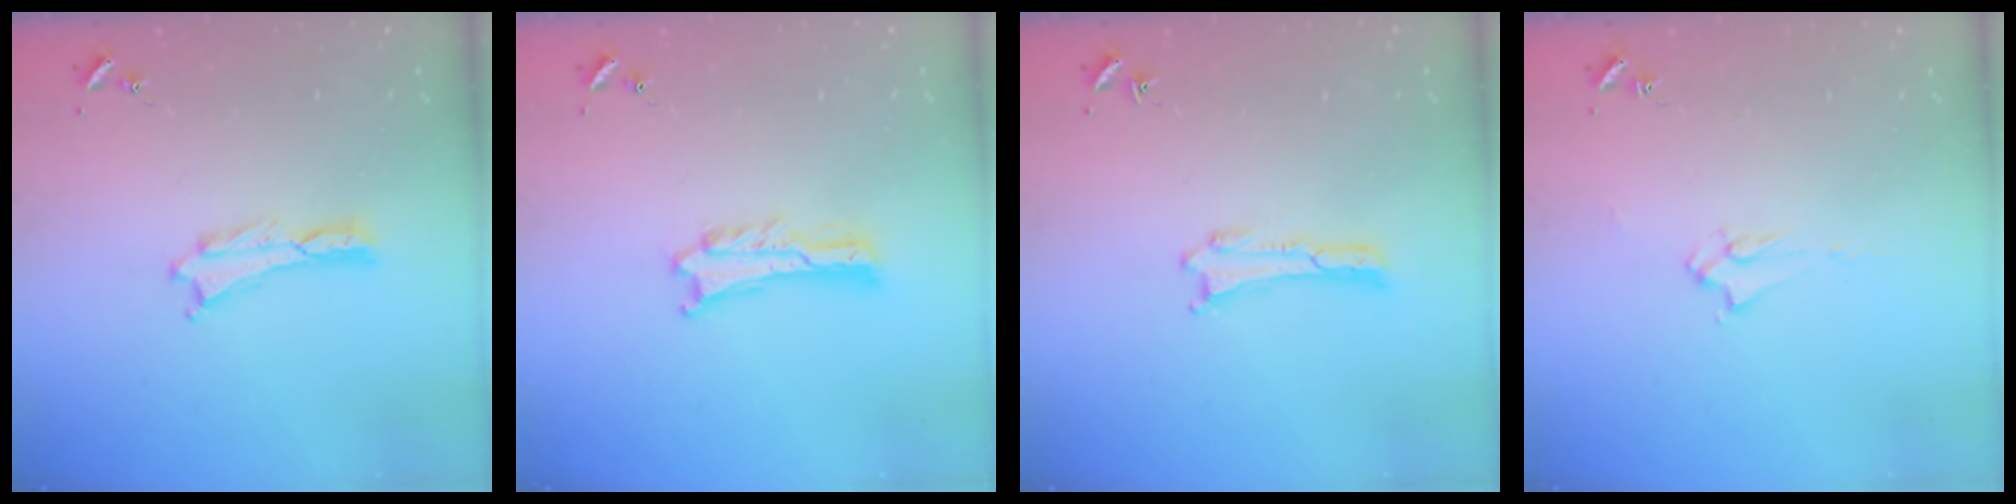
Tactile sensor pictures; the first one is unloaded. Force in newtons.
{"total": 1.0, "press": 1.0, "slide": 0.2}
{"total": 0.0}
{"total": 1.9, "press": 1.9, "slide": 0.3}